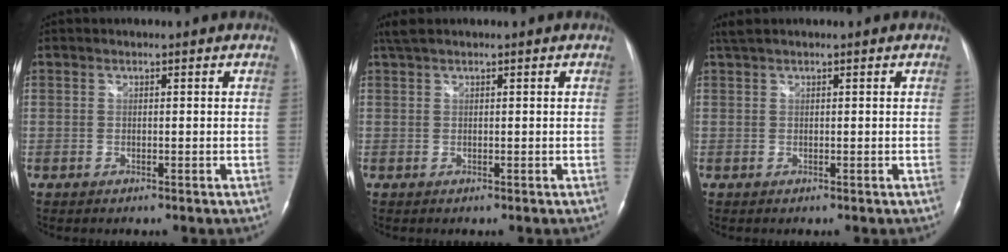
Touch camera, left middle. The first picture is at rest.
{"total": 2.1, "force": [1.7, 0.3, 1.3], "torque": [-0.031, 0.023, 0.035]}
{"total": 1.7, "force": [1.3, 0.1, 1.0], "torque": [-0.026, 0.023, 0.028]}